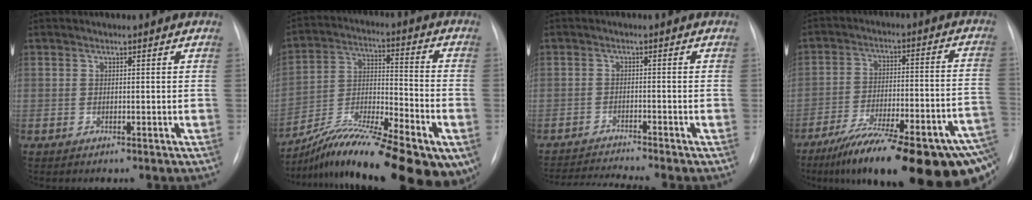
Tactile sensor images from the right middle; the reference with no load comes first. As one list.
[{"total": 23.5, "force": [-17.3, 5.0, 15.0], "torque": [-0.221, 0.005, -0.282]}, {"total": 6.5, "force": [-6.0, -1.9, 1.7], "torque": [-0.030, -0.017, -0.100]}, {"total": 27.3, "force": [-18.1, 4.7, 19.8], "torque": [-0.220, -0.010, -0.265]}]